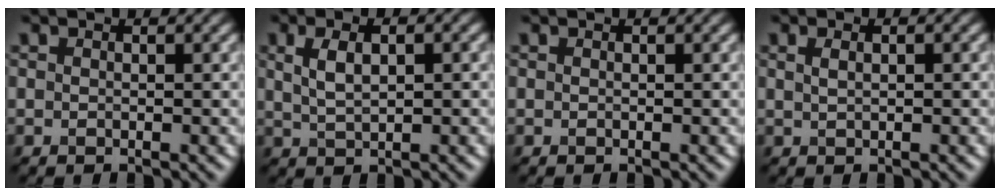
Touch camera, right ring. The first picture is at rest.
{"total": 3.1, "force": [1.0, 1.3, 2.7], "torque": [-0.056, 0.004, 0.021]}
{"total": 0.0}
{"total": 1.3, "force": [0.6, 0.5, 1.0], "torque": [-0.013, -0.007, 0.009]}